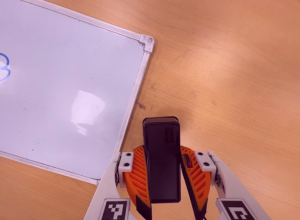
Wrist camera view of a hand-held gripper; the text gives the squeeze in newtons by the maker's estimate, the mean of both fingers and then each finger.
{"total": 7.6, "left": 7.3, "right": 7.9}